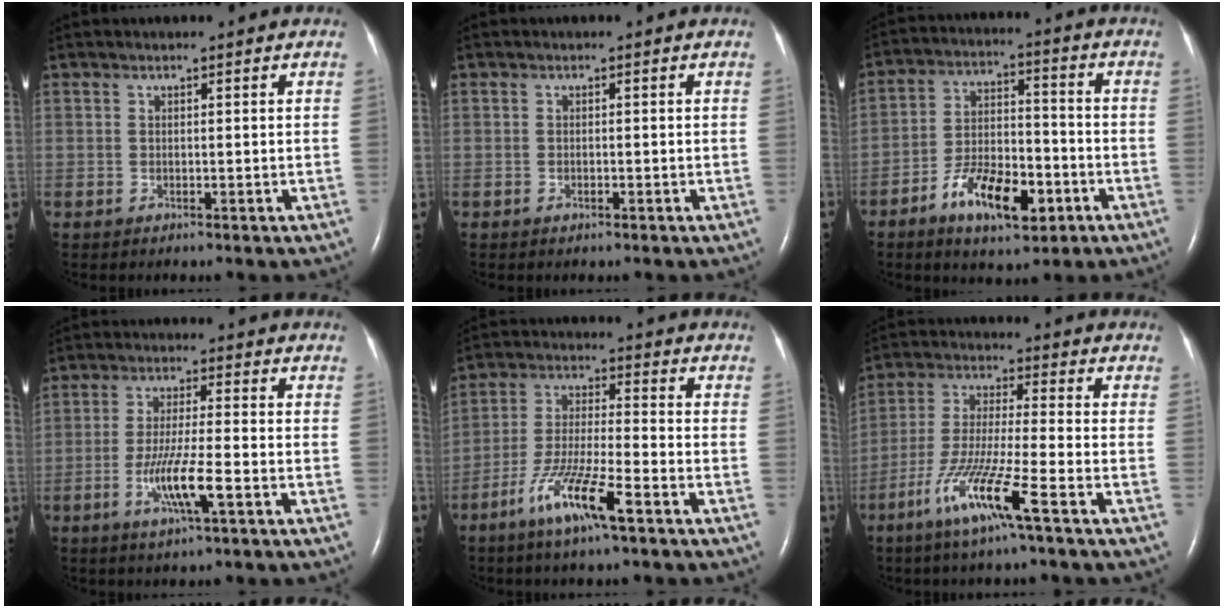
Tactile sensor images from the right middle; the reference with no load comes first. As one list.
[{"total": 0.6, "force": [-0.4, 0.3, 0.4], "torque": [-0.010, 0.000, -0.003]}, {"total": 11.5, "force": [-5.8, 4.5, 8.8], "torque": [-0.168, 0.006, -0.092]}, {"total": 7.5, "force": [-3.0, 0.2, 6.8], "torque": [-0.135, -0.012, -0.055]}, {"total": 10.7, "force": [-6.2, 1.0, 8.7], "torque": [-0.177, -0.014, -0.116]}, {"total": 11.2, "force": [-6.1, -0.4, 9.4], "torque": [-0.193, -0.021, -0.120]}]